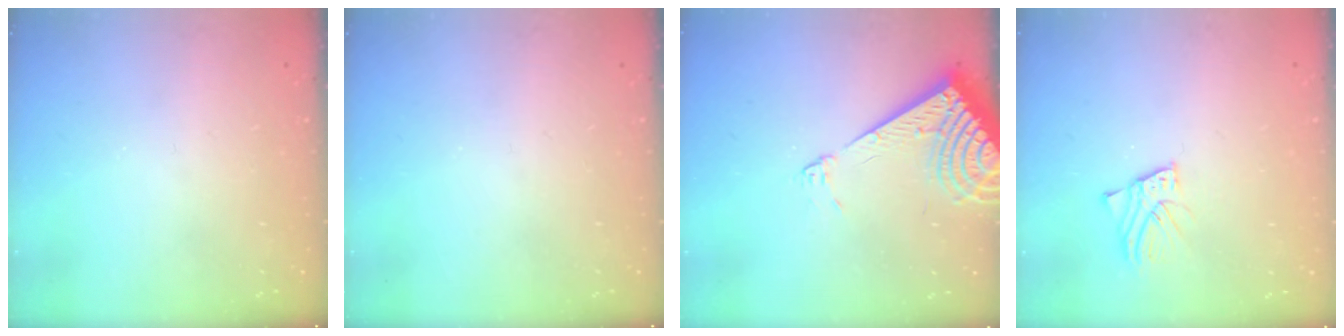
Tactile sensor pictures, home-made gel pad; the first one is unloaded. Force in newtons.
{"total": 0.0}
{"total": 10.3, "press": 10.2, "slide": 1.6}
{"total": 3.0, "press": 2.9, "slide": 0.3}